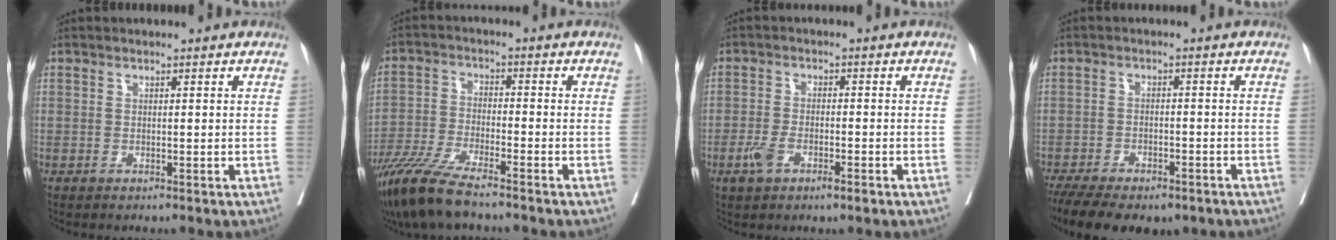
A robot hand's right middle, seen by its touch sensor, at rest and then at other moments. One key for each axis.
{"total": 10.2, "fx": -8.2, "fy": 0.9, "fz": 6.0, "tx": -0.116, "ty": -0.032, "tz": -0.153}
{"total": 4.5, "fx": -2.2, "fy": 1.7, "fz": 3.5, "tx": -0.066, "ty": 0.000, "tz": -0.037}
{"total": 15.2, "fx": -11.0, "fy": 6.4, "fz": 8.3, "tx": -0.190, "ty": -0.017, "tz": -0.158}